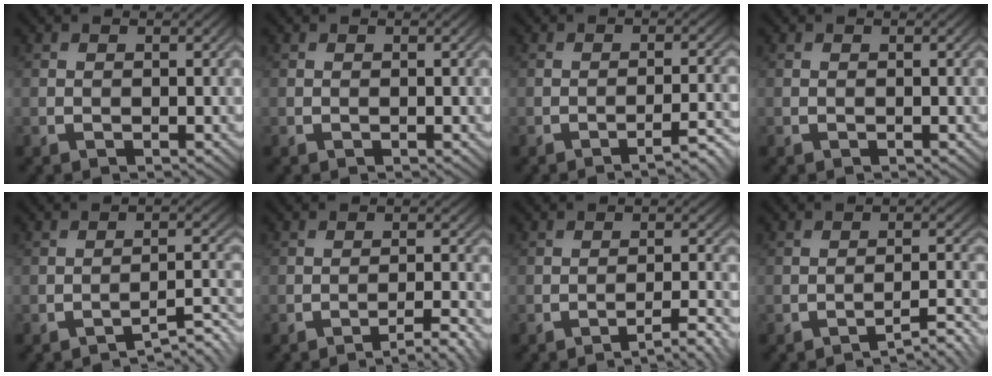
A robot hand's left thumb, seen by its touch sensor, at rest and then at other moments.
{"total": 0.0}
{"total": 2.8, "force": [-2.4, -0.6, 1.2], "torque": [-0.018, 0.011, -0.034]}
{"total": 0.0}
{"total": 3.2, "force": [-3.1, -0.4, 1.0], "torque": [-0.008, 0.013, -0.043]}
{"total": 2.9, "force": [-2.4, -0.4, 1.5], "torque": [-0.024, 0.007, -0.035]}
{"total": 2.7, "force": [-2.4, -0.6, 1.2], "torque": [-0.019, 0.010, -0.035]}
{"total": 3.0, "force": [-2.8, -0.6, 0.8], "torque": [-0.010, 0.016, -0.038]}